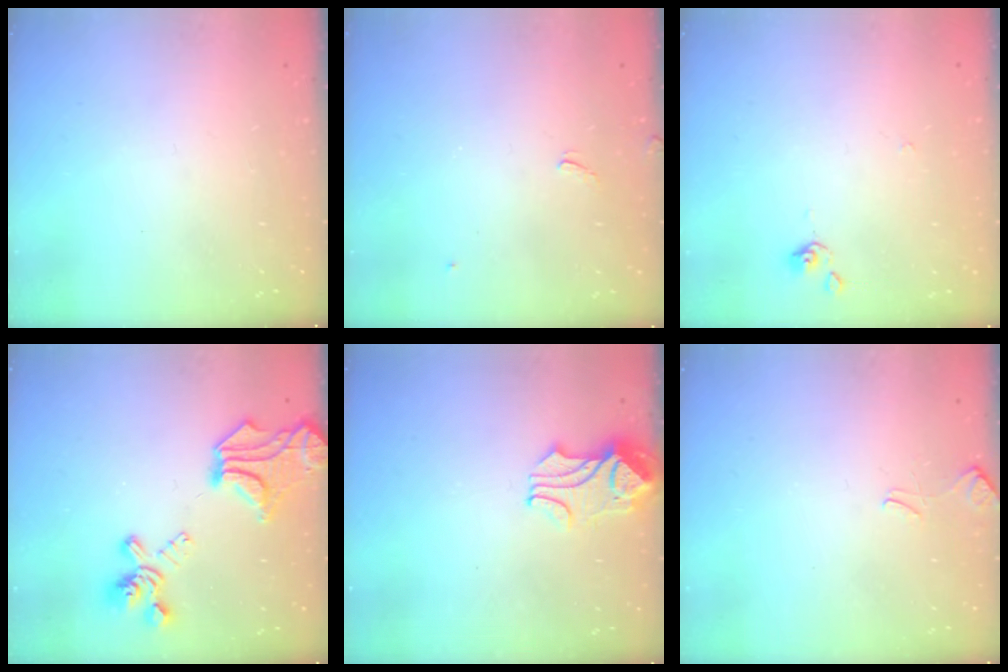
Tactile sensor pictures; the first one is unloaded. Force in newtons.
{"total": 3.3, "press": 3.3, "slide": 0.5}
{"total": 0.0}
{"total": 8.6, "press": 7.9, "slide": 3.3}
{"total": 2.2, "press": 2.1, "slide": 0.7}
{"total": 1.7, "press": 1.6, "slide": 0.5}